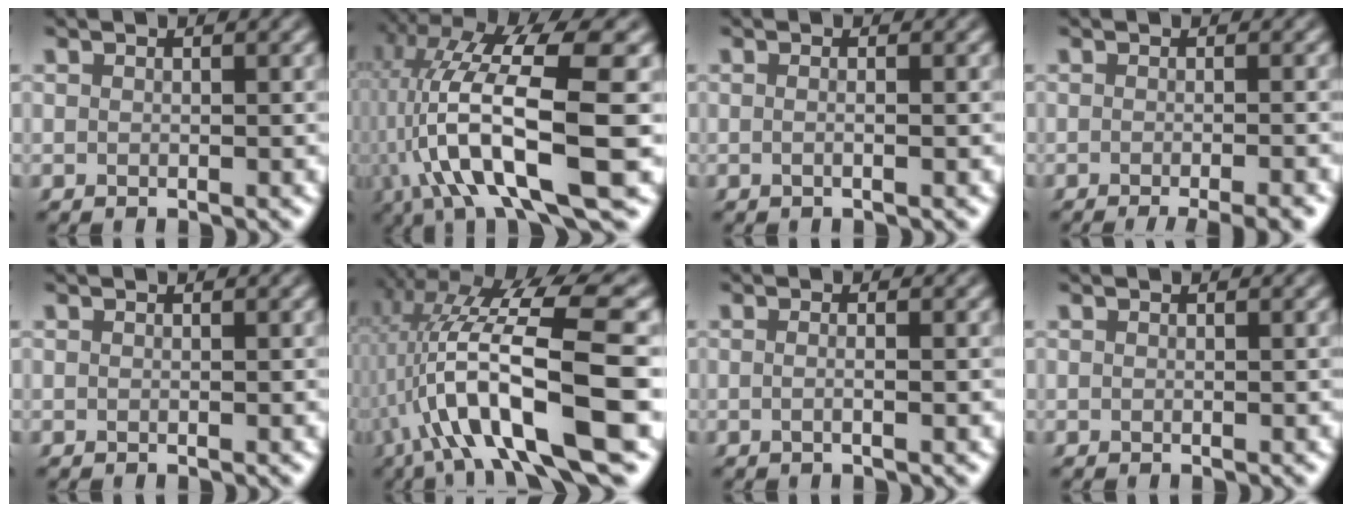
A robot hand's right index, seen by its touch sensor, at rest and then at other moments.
{"total": 12.1, "force": [-0.5, 5.6, 10.7], "torque": [-0.189, -0.012, 0.000]}
{"total": 0.9, "force": [-0.4, 0.0, 0.8], "torque": [-0.016, 0.008, -0.014]}
{"total": 4.8, "force": [-3.8, 1.0, 2.7], "torque": [-0.021, 0.001, -0.059]}
{"total": 0.0}
{"total": 14.0, "force": [-1.1, 6.1, 12.5], "torque": [-0.215, -0.003, -0.013]}
{"total": 1.2, "force": [-0.7, -0.1, 1.0], "torque": [-0.021, 0.006, -0.017]}
{"total": 0.0}